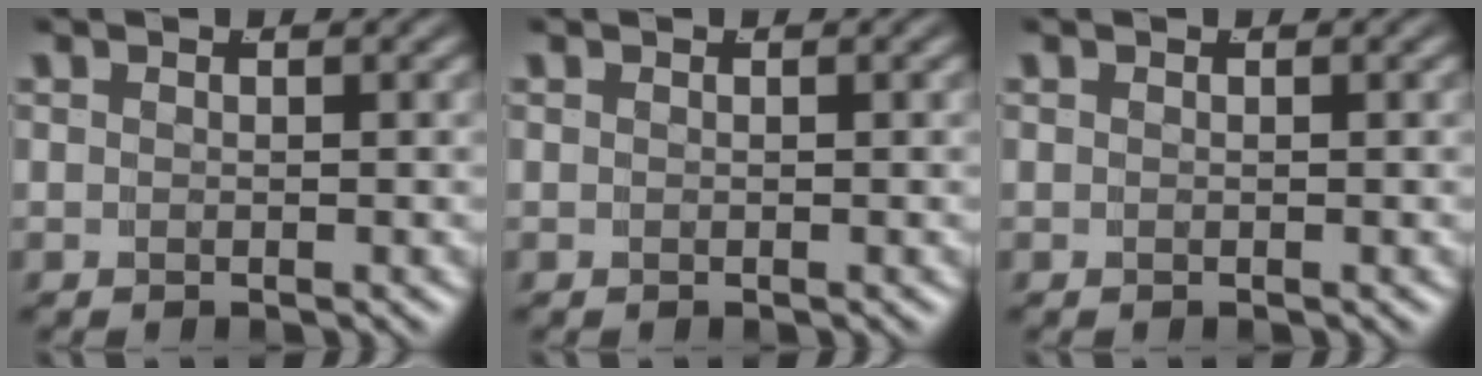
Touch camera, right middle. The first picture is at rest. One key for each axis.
{"total": 0.0}
{"total": 0.0}